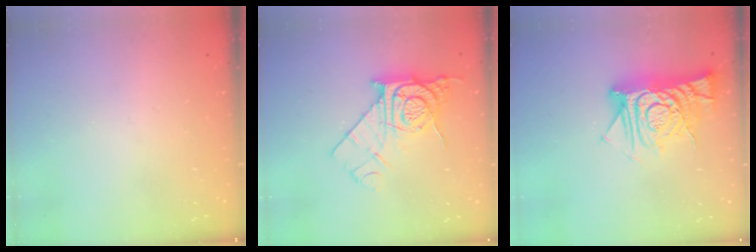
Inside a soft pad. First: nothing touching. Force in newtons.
{"total": 12.4, "press": 12.3, "slide": 0.9}
{"total": 12.6, "press": 12.6, "slide": 1.1}